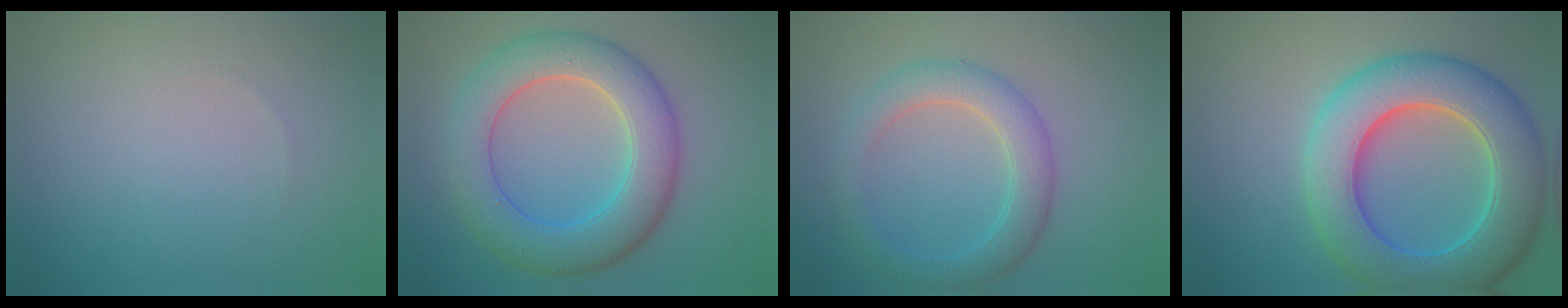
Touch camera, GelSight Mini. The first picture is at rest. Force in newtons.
{"total": 7.5, "press": 7.5, "slide": 0.4}
{"total": 4.0, "press": 4.0, "slide": 0.3}
{"total": 10.1, "press": 10.1, "slide": 0.6}